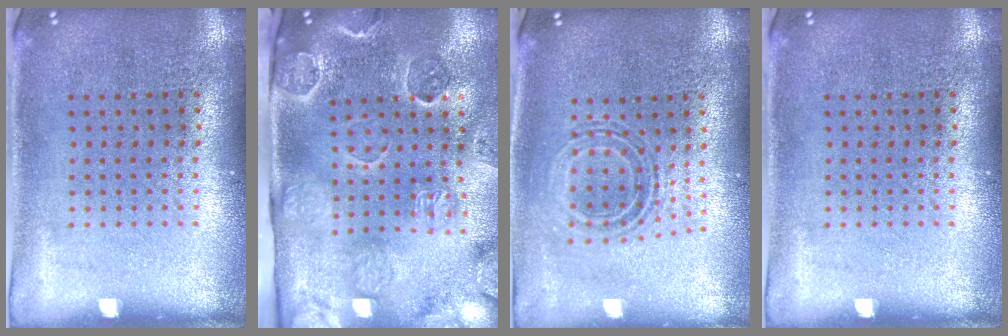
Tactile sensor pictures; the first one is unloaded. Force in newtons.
{"total": 3.2, "press": 3.1, "slide": 0.7}
{"total": 0.9, "press": 0.8, "slide": 0.3}
{"total": 0.0}